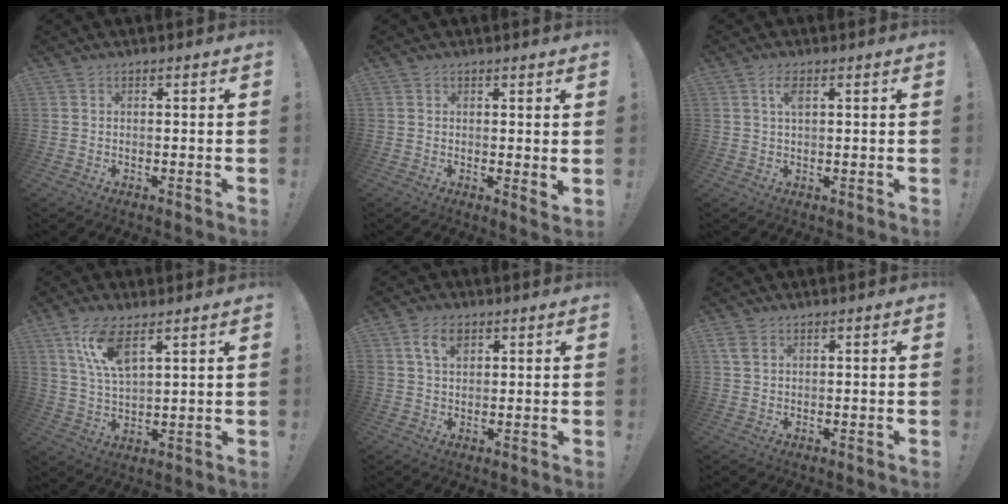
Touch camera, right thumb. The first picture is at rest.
{"total": 1.7, "force": [1.1, 0.3, 1.2], "torque": [-0.005, -0.006, 0.017]}
{"total": 3.2, "force": [1.3, 1.2, 2.7], "torque": [-0.050, 0.002, 0.021]}
{"total": 10.5, "force": [6.2, 3.7, 7.6], "torque": [-0.157, -0.018, 0.113]}
{"total": 5.6, "force": [2.6, 3.2, 3.7], "torque": [-0.058, -0.002, 0.046]}
{"total": 2.8, "force": [1.5, 1.6, 1.8], "torque": [-0.039, 0.003, 0.031]}